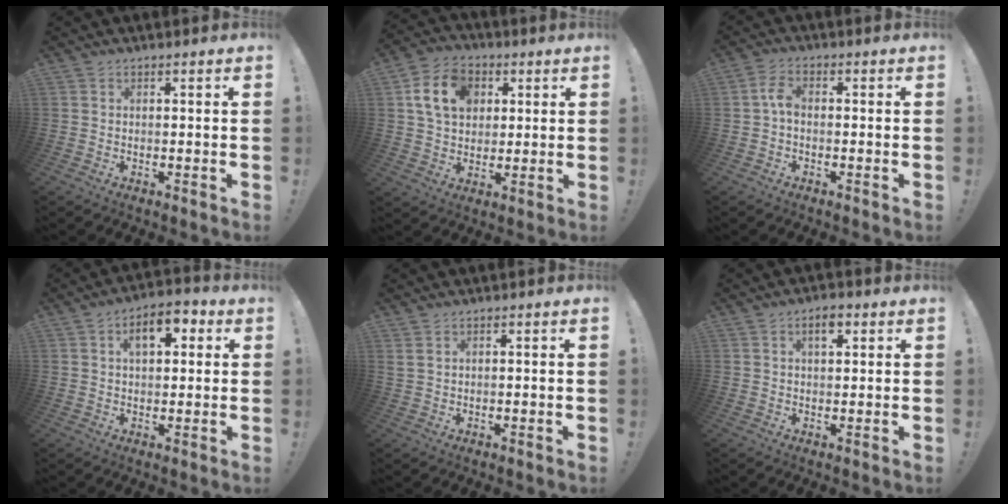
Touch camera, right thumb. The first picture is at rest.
{"total": 13.4, "force": [4.4, 10.2, 7.5], "torque": [-0.133, 0.003, 0.087]}
{"total": 4.1, "force": [-0.1, 2.2, 3.4], "torque": [-0.074, 0.010, -0.002]}
{"total": 8.2, "force": [2.7, 4.7, 6.2], "torque": [-0.082, 0.003, 0.041]}
{"total": 1.7, "force": [0.9, 0.7, 1.3], "torque": [-0.035, 0.004, 0.020]}
{"total": 4.1, "force": [1.8, 2.0, 3.1], "torque": [-0.042, -0.001, 0.026]}